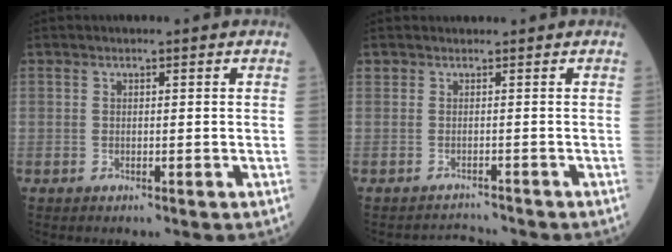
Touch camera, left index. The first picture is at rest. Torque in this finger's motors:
{"motor_torque": [-0.29, -0.18, -1.05, -0.21]}